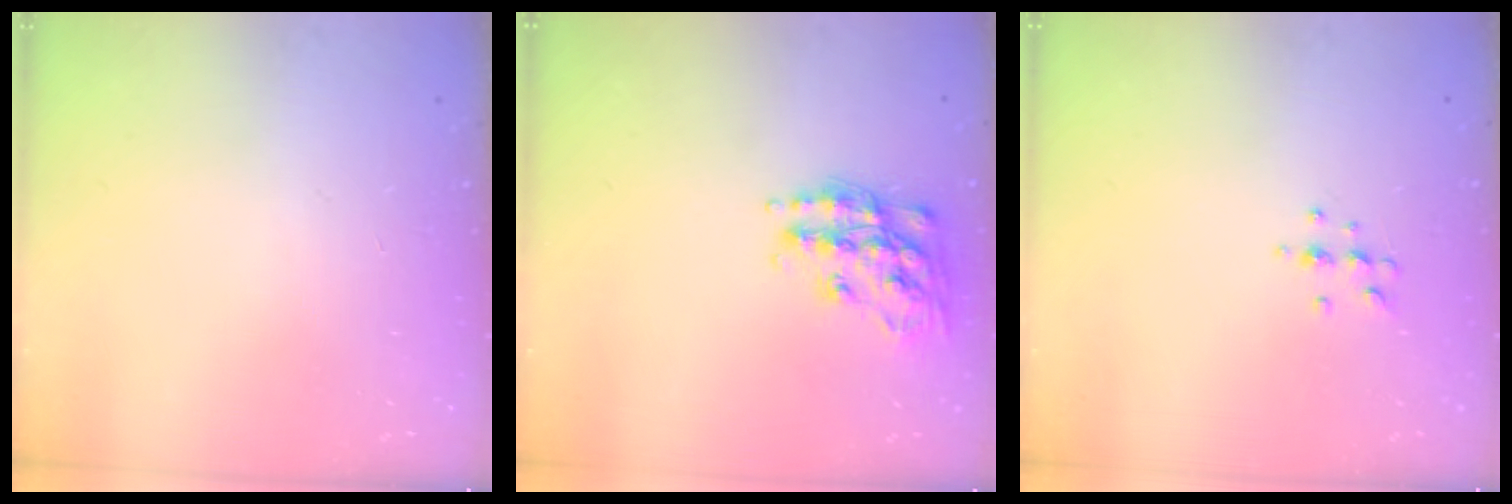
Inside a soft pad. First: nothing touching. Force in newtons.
{"total": 16.6, "press": 16.5, "slide": 1.0}
{"total": 5.6, "press": 5.4, "slide": 1.5}